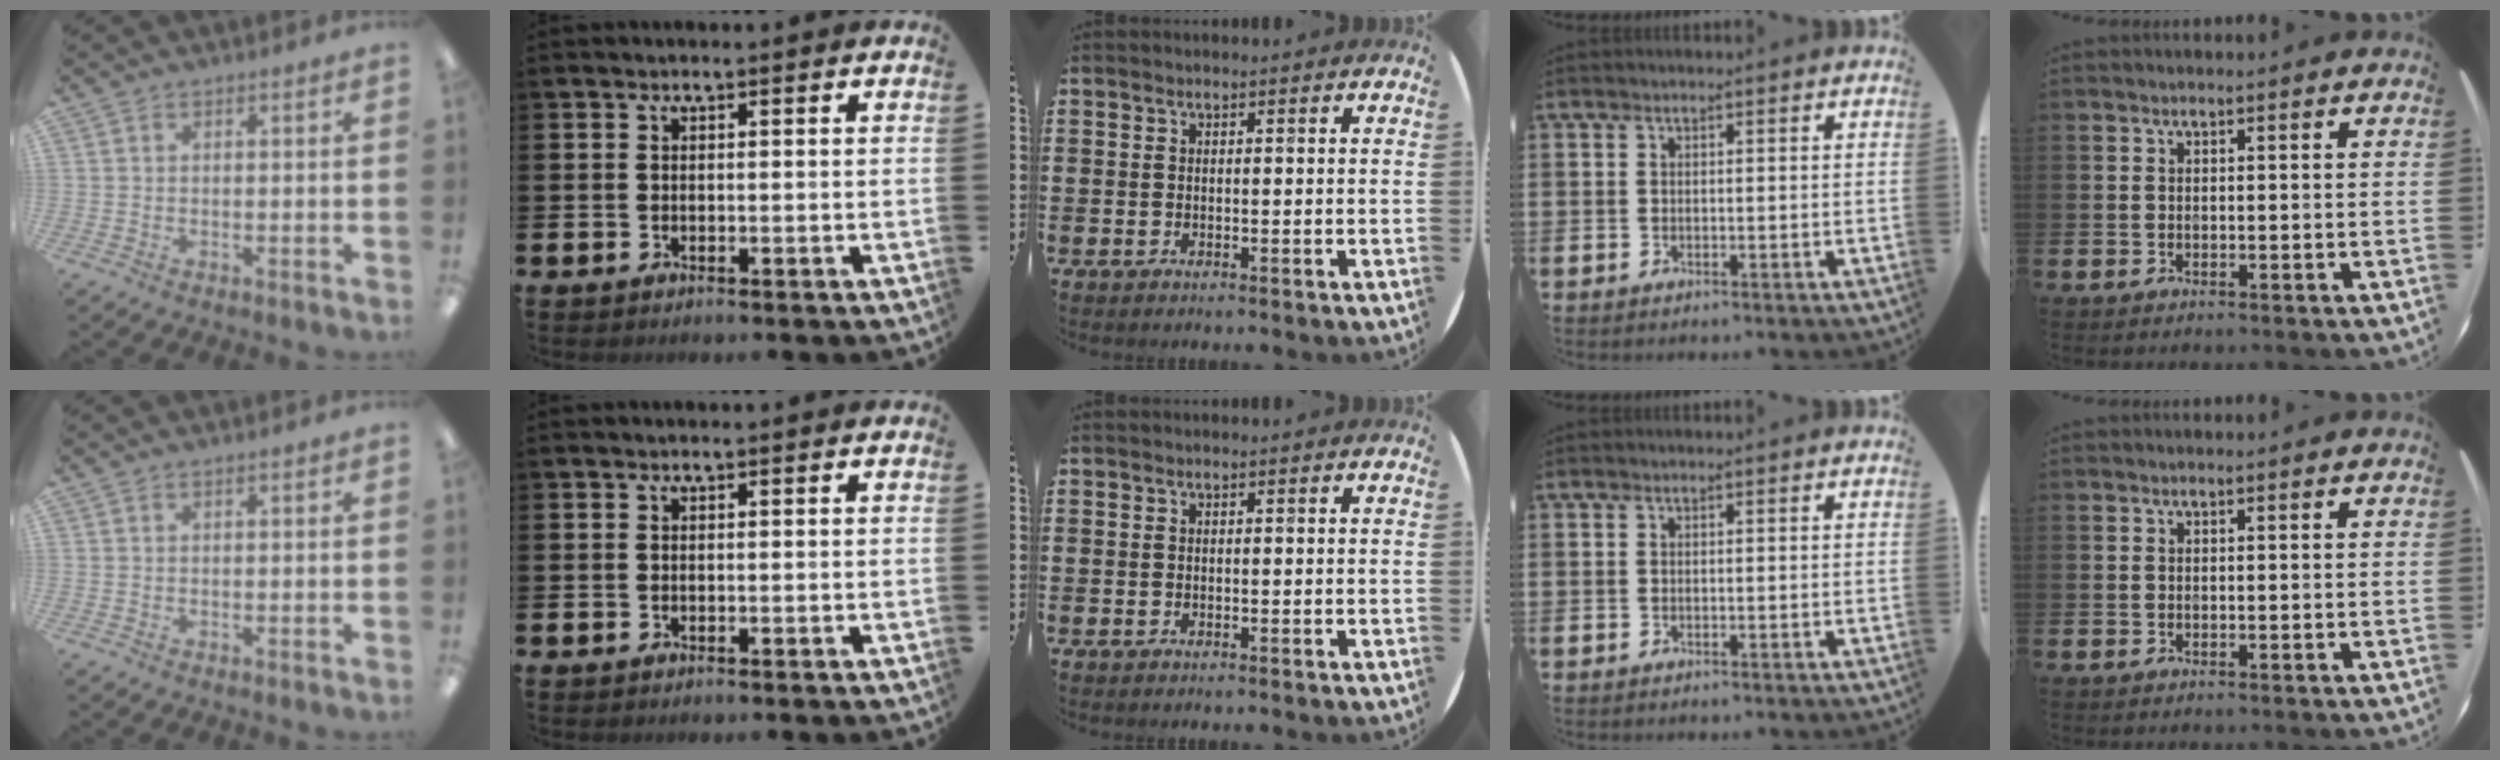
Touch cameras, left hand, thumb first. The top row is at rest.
{}